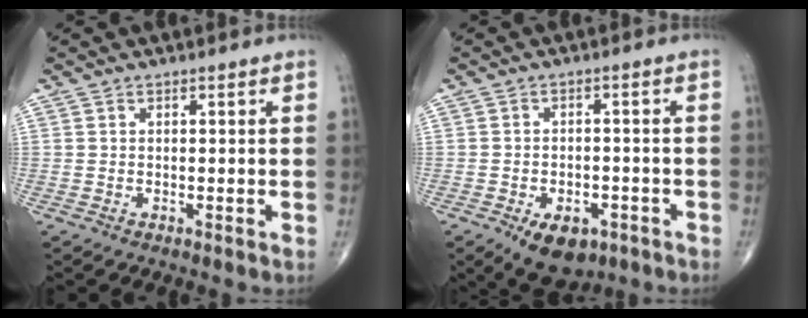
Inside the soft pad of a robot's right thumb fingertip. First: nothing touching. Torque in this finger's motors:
{"motor_torque": [1.26, 0.39, -0.18, -0.22, 0.04]}